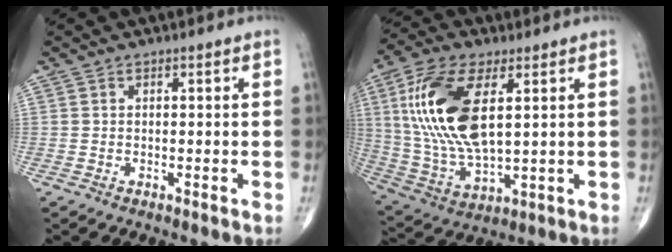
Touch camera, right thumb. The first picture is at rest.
{"total": 18.9, "force": [4.7, 8.6, 16.2], "torque": [-0.335, -0.014, 0.093]}